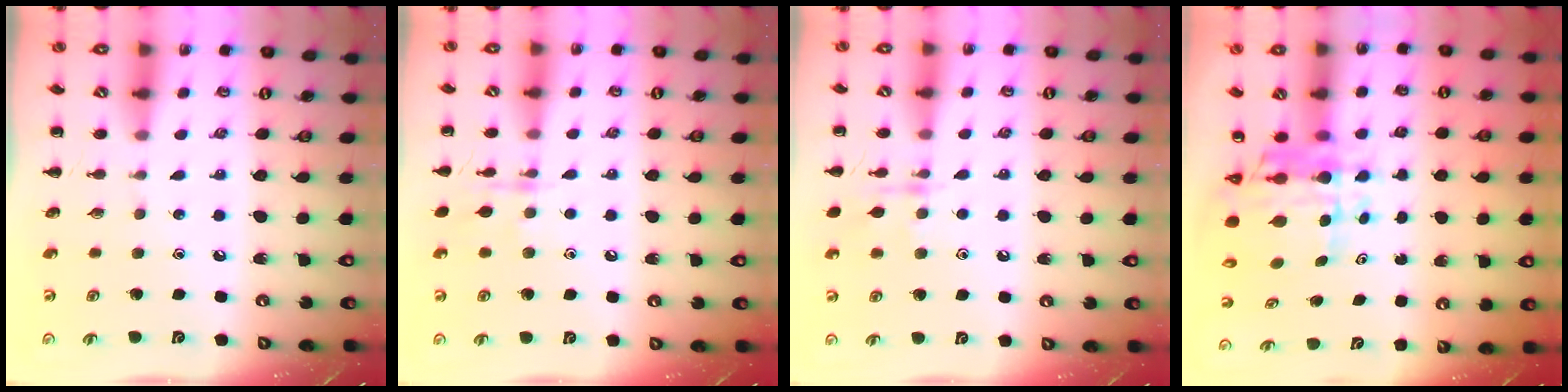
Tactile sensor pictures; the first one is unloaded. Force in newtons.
{"total": 8.5, "press": 8.4, "slide": 1.3}
{"total": 8.1, "press": 8.1, "slide": 1.2}
{"total": 8.4, "press": 8.0, "slide": 2.7}